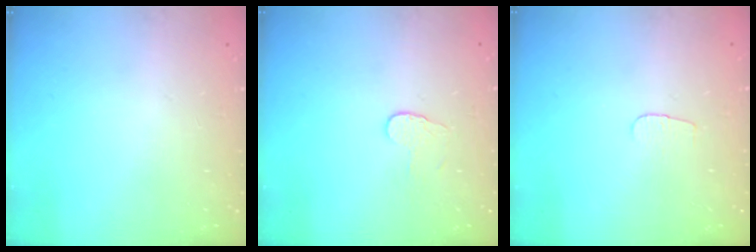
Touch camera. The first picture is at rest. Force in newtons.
{"total": 3.7, "press": 3.7, "slide": 0.3}
{"total": 2.9, "press": 2.8, "slide": 0.3}